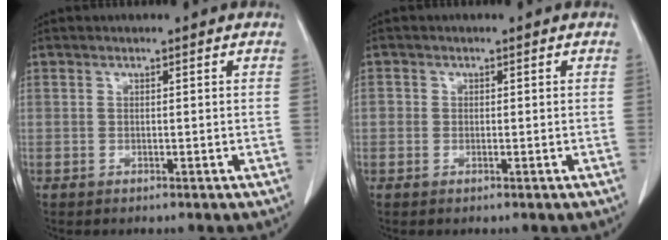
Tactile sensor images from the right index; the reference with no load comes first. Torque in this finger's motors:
{"motor_torque": [0.01, 0.19, 0.08, 0.03]}